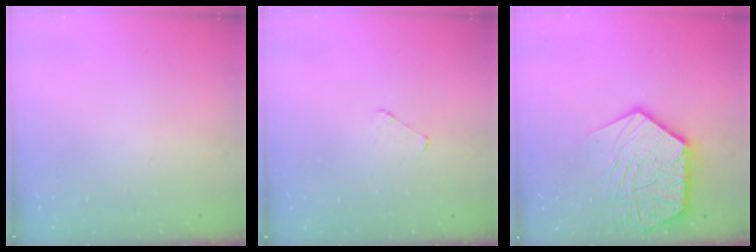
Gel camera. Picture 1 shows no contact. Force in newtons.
{"total": 2.7, "press": 2.7, "slide": 0.3}
{"total": 16.6, "press": 16.6, "slide": 1.3}